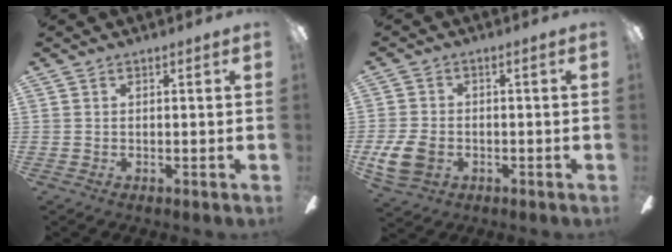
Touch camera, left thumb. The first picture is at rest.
{"total": 7.6, "force": [-2.4, 5.4, 4.8], "torque": [-0.098, 0.006, -0.042]}